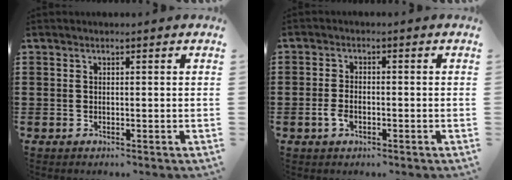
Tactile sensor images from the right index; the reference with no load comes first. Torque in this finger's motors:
{"motor_torque": [1.20, 0.94, 0.29, 0.04]}